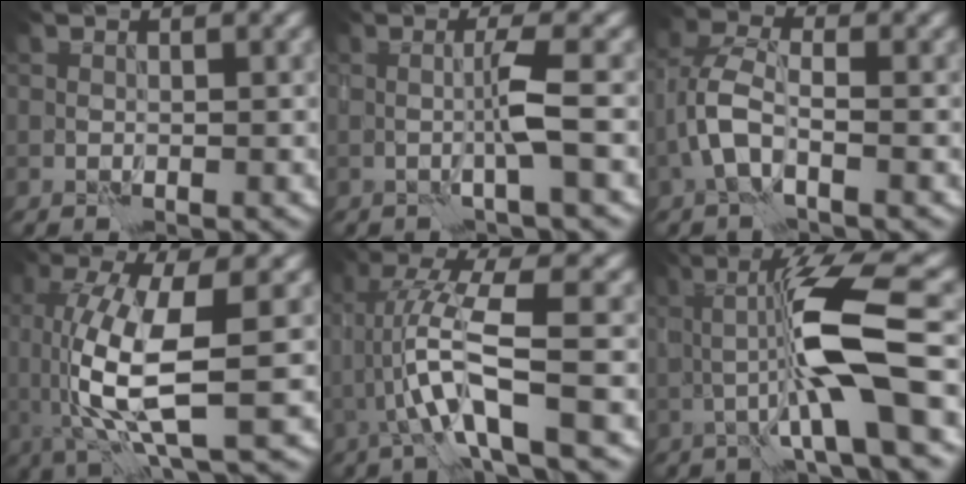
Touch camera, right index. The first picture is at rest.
{"total": 2.3, "force": [0.0, -0.4, 2.3], "torque": [-0.044, 0.001, -0.004]}
{"total": 3.8, "force": [-1.2, 1.7, 3.2], "torque": [-0.073, 0.005, -0.032]}
{"total": 9.1, "force": [0.2, 2.7, 8.7], "torque": [-0.180, -0.013, 0.008]}
{"total": 6.6, "force": [-0.7, 0.6, 6.5], "torque": [-0.134, 0.013, -0.015]}
{"total": 8.3, "force": [-0.6, 0.5, 8.3], "torque": [-0.140, 0.012, -0.005]}